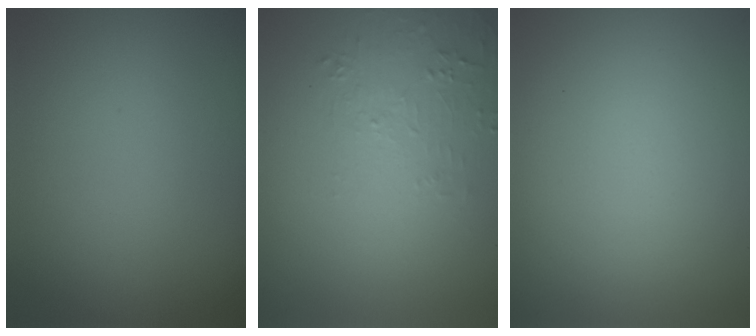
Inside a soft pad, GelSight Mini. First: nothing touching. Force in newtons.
{"total": 1.7, "press": 0.5, "slide": 1.7}
{"total": 0.0}